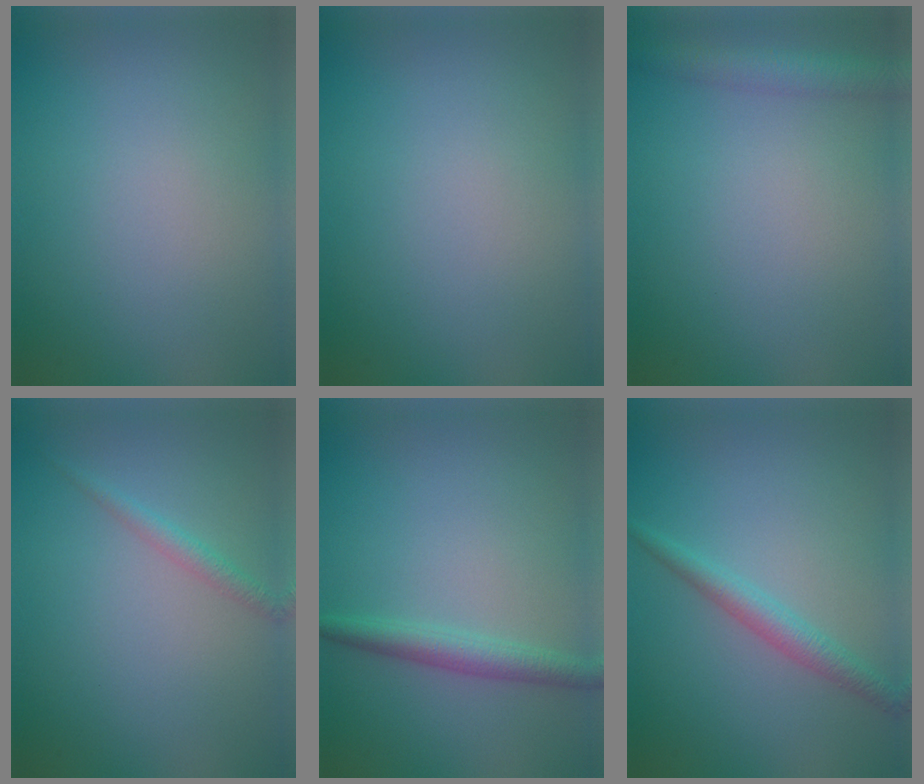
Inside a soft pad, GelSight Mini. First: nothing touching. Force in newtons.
{"total": 0.0}
{"total": 2.8, "press": 2.8, "slide": 0.1}
{"total": 1.4, "press": 1.4, "slide": 0.0}
{"total": 2.4, "press": 2.4, "slide": 0.1}
{"total": 2.3, "press": 2.2, "slide": 0.1}